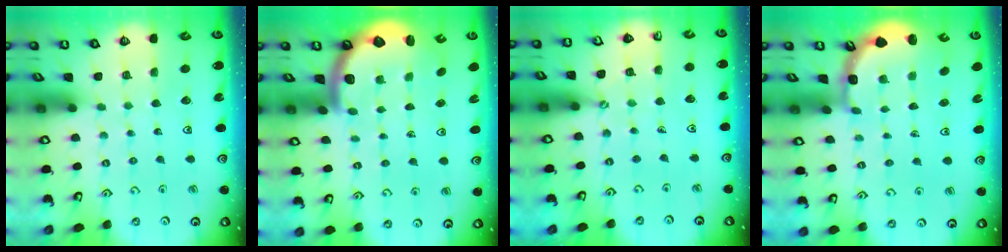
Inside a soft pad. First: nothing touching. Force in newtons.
{"total": 3.0, "press": 2.9, "slide": 0.4}
{"total": 2.4, "press": 2.4, "slide": 0.3}
{"total": 2.0, "press": 1.8, "slide": 0.8}